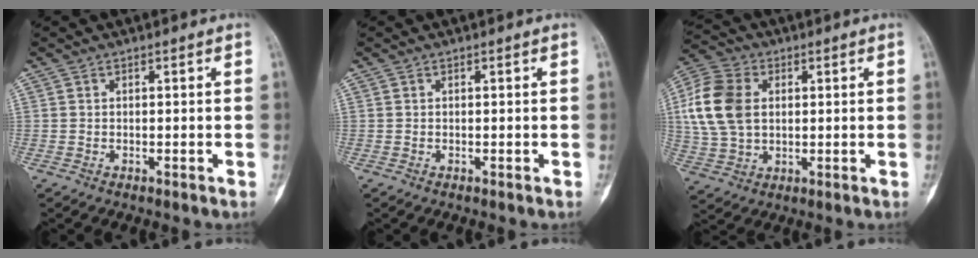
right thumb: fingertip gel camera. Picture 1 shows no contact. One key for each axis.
{"total": 0.0}
{"total": 13.4, "fx": 2.2, "fy": 9.4, "fz": 9.3, "tx": -0.185, "ty": 0.007, "tz": 0.039}